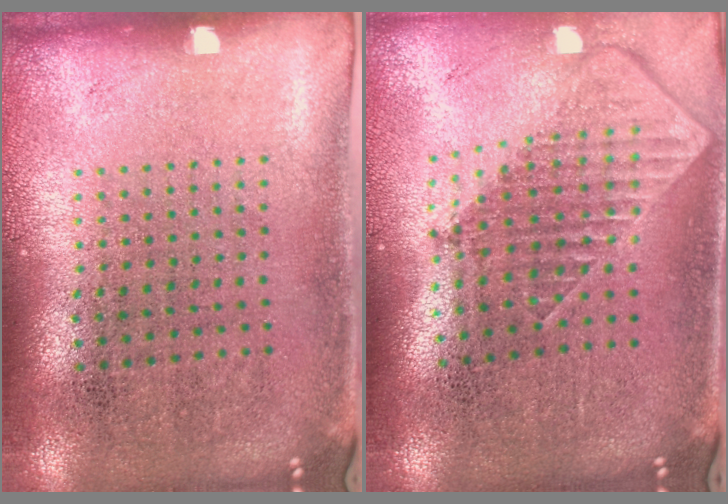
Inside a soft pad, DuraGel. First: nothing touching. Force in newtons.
{"total": 1.8, "press": 1.4, "slide": 1.1}